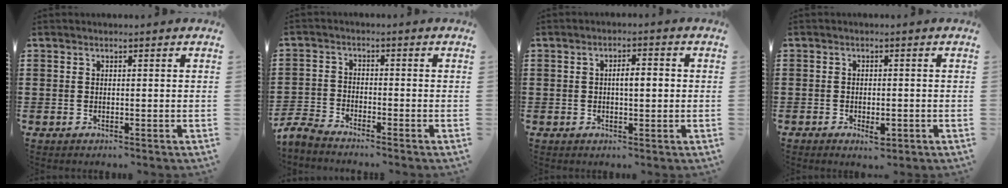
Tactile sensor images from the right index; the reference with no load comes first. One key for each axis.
{"total": 4.1, "fx": -4.0, "fy": 0.5, "fz": 0.8, "tx": -0.046, "ty": -0.009, "tz": -0.090}
{"total": 3.1, "fx": -0.1, "fy": 1.1, "fz": 2.9, "tx": -0.053, "ty": 0.004, "tz": -0.003}
{"total": 2.2, "fx": -1.2, "fy": 1.1, "fz": 1.4, "tx": -0.027, "ty": 0.000, "tz": -0.023}